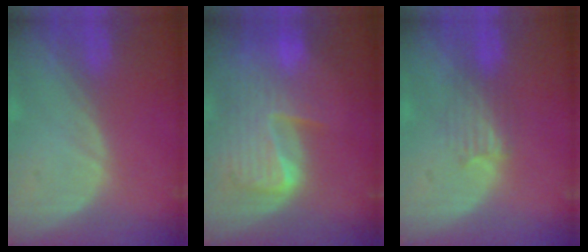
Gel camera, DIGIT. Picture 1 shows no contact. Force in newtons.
{"total": 9.8, "press": 8.4, "slide": 5.0}
{"total": 3.2, "press": 3.1, "slide": 1.0}